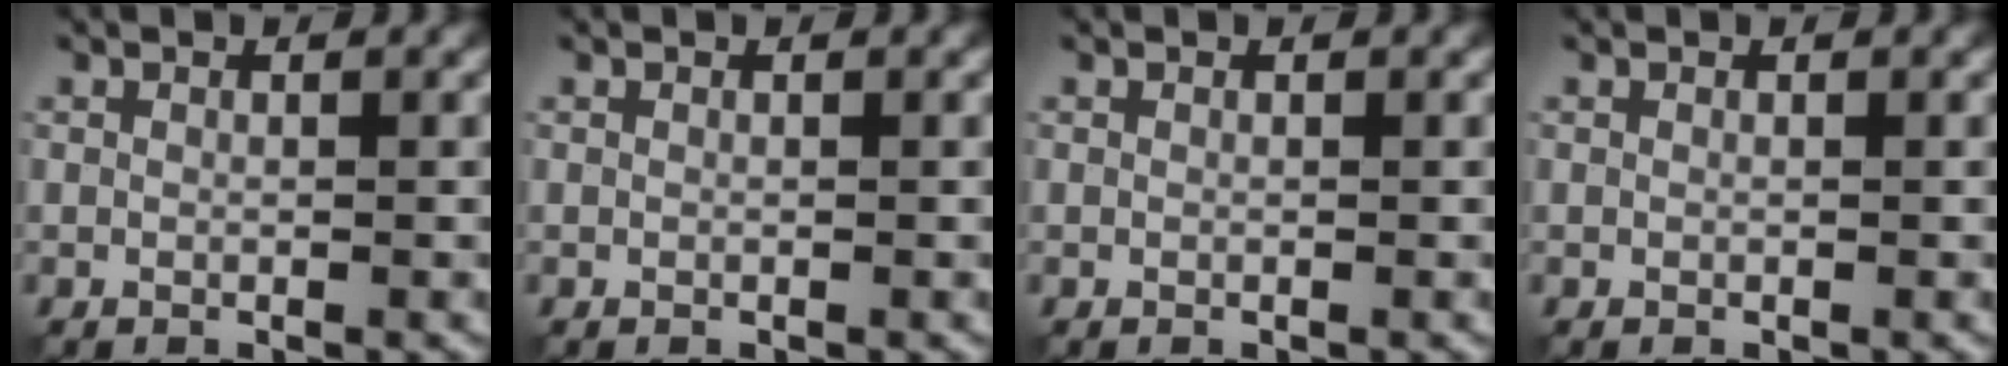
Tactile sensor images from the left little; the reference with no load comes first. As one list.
[{"total": 0.0}, {"total": 0.0}, {"total": 0.0}]